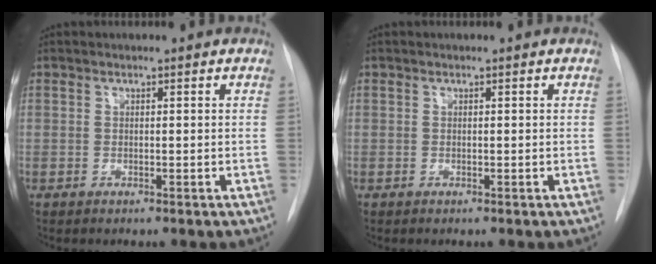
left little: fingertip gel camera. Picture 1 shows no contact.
{"total": 0.0}